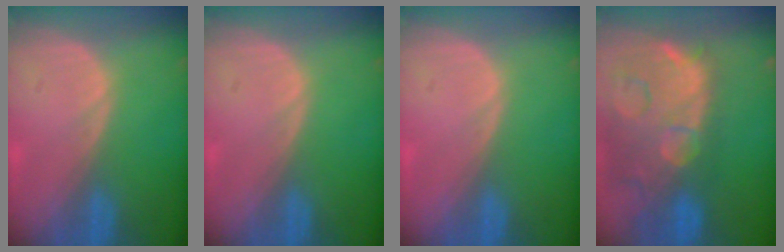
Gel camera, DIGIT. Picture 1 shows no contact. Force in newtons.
{"total": 0.0}
{"total": 0.0}
{"total": 15.0, "press": 12.0, "slide": 9.0}